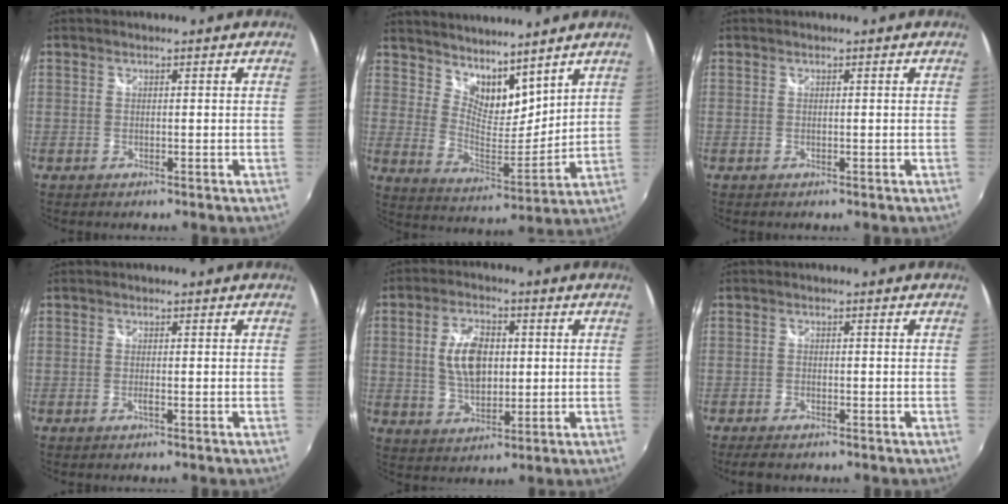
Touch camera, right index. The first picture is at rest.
{"total": 11.2, "force": [9.2, 4.3, 4.6], "torque": [-0.075, -0.004, 0.171]}
{"total": 0.0}
{"total": 1.0, "force": [-0.4, -0.2, 0.9], "torque": [-0.015, -0.001, -0.008]}
{"total": 9.5, "force": [1.2, 5.5, 7.7], "torque": [-0.147, 0.008, 0.025]}
{"total": 3.6, "force": [-2.9, 1.2, 1.7], "torque": [-0.043, -0.015, -0.050]}